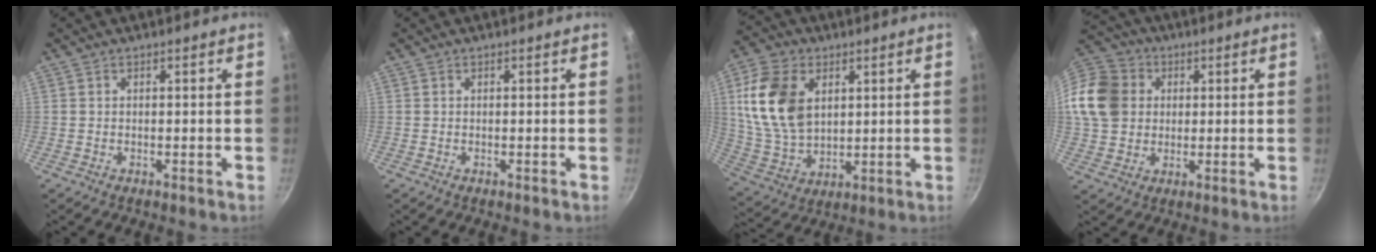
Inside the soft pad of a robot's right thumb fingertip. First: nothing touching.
{"total": 0.0}
{"total": 15.9, "force": [4.3, 10.7, 11.0], "torque": [-0.192, -0.011, 0.094]}
{"total": 15.2, "force": [2.5, 13.0, 7.3], "torque": [-0.135, 0.021, 0.039]}